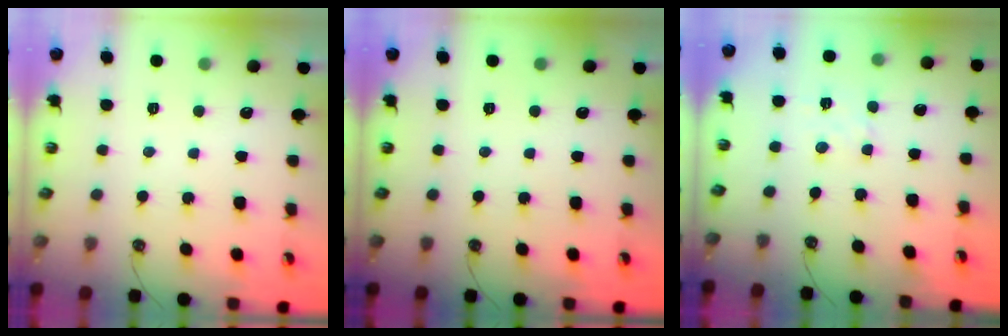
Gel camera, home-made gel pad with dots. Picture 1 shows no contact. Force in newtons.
{"total": 0.0}
{"total": 2.9, "press": 2.9, "slide": 0.3}